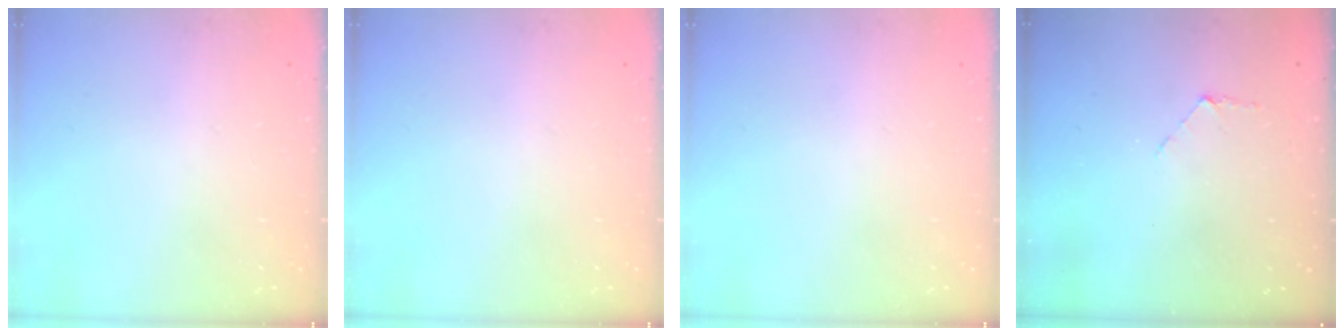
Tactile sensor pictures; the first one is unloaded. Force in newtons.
{"total": 0.0}
{"total": 0.0}
{"total": 3.7, "press": 3.7, "slide": 0.3}